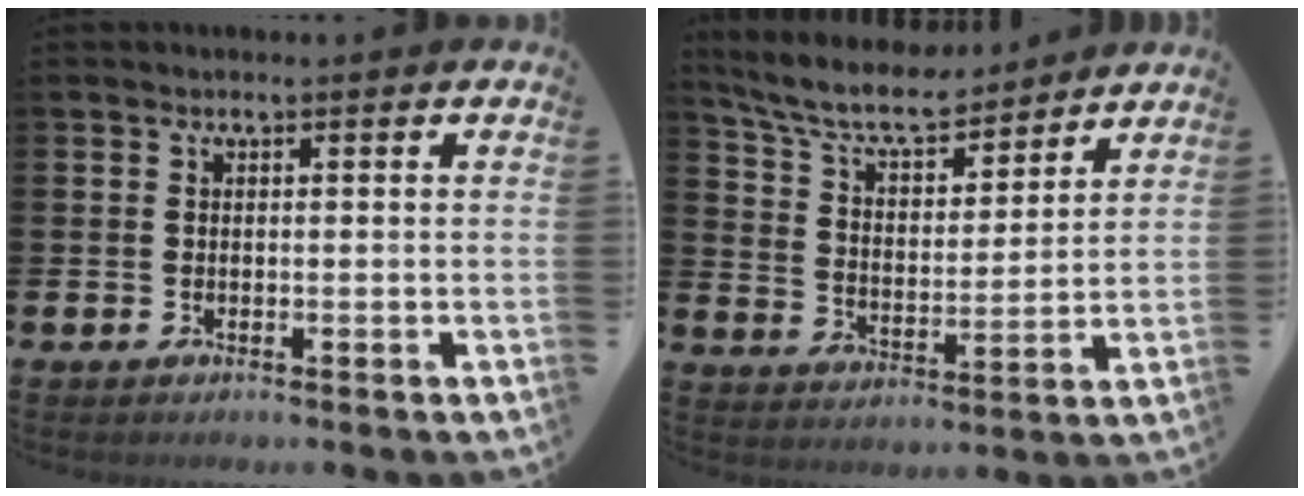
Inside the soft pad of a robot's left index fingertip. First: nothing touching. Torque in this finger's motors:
{"motor_torque": [1.07, -1.07, 0.22, 0.14]}